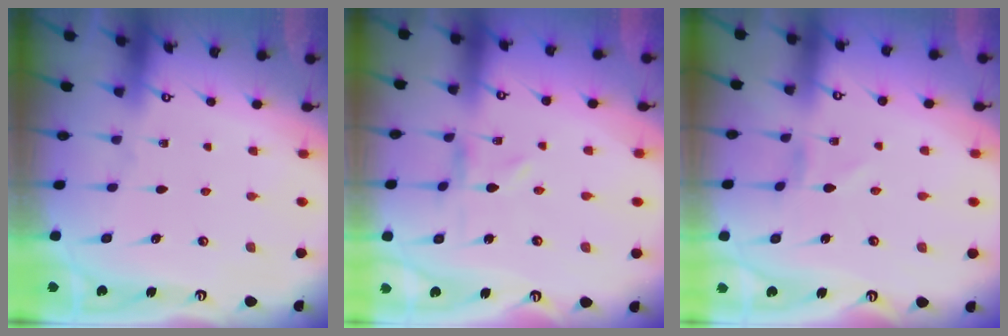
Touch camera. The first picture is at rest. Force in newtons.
{"total": 0.0}
{"total": 0.0}